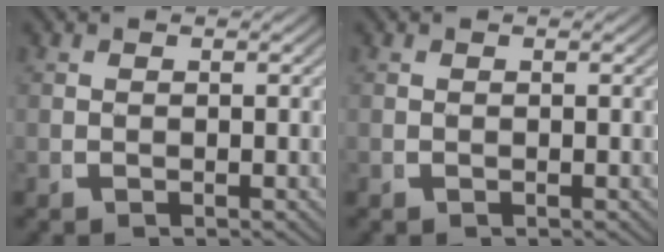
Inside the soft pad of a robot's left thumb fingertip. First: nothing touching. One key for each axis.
{"total": 0.0}